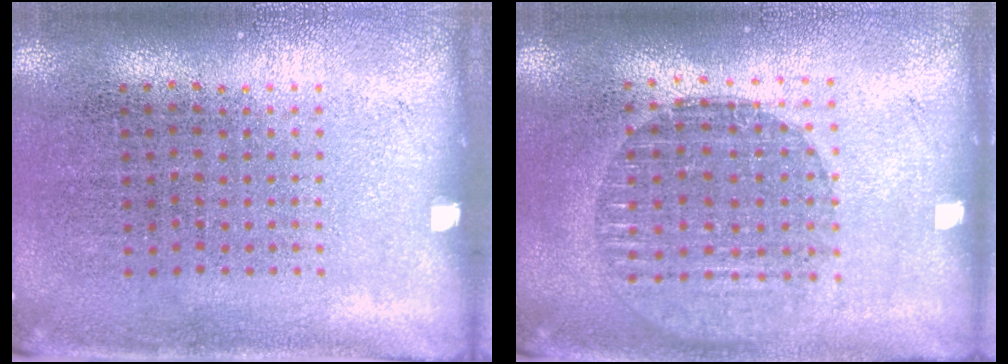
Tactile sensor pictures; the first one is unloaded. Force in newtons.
{"total": 1.5, "press": 1.3, "slide": 0.7}